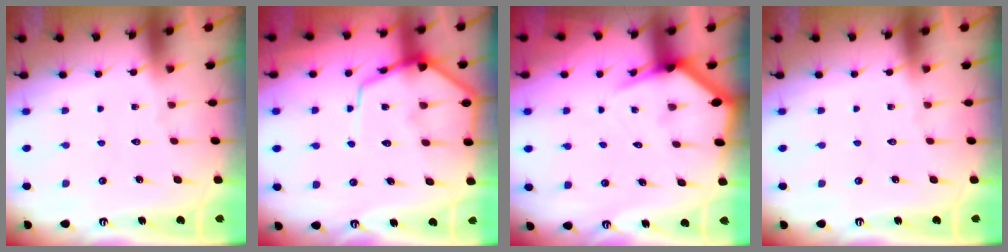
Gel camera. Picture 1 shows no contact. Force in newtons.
{"total": 11.0, "press": 10.9, "slide": 1.0}
{"total": 4.0, "press": 4.0, "slide": 0.5}
{"total": 0.0}